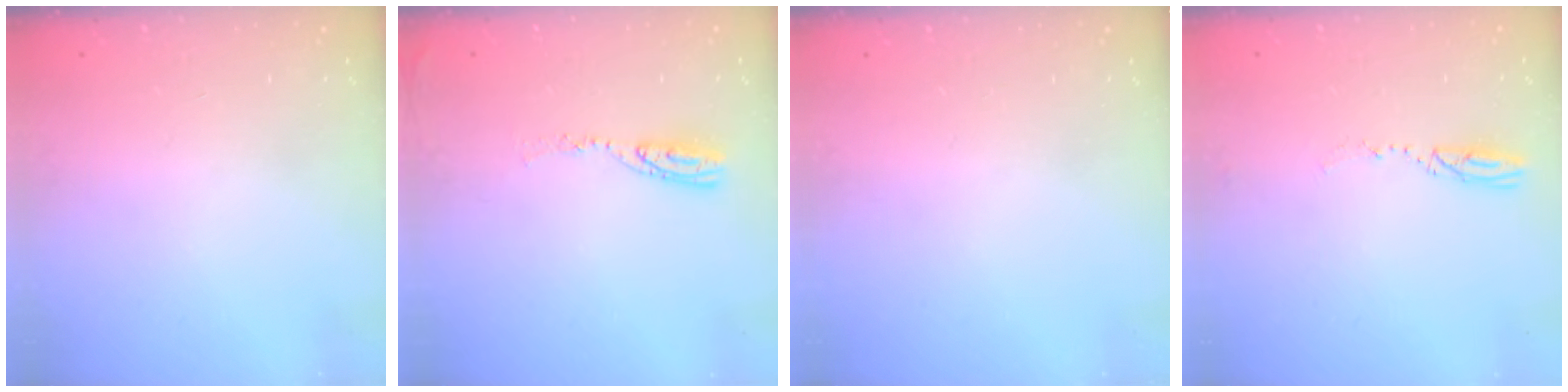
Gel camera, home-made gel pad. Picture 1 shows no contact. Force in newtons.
{"total": 6.8, "press": 6.8, "slide": 0.6}
{"total": 0.0}
{"total": 3.3, "press": 3.2, "slide": 0.5}